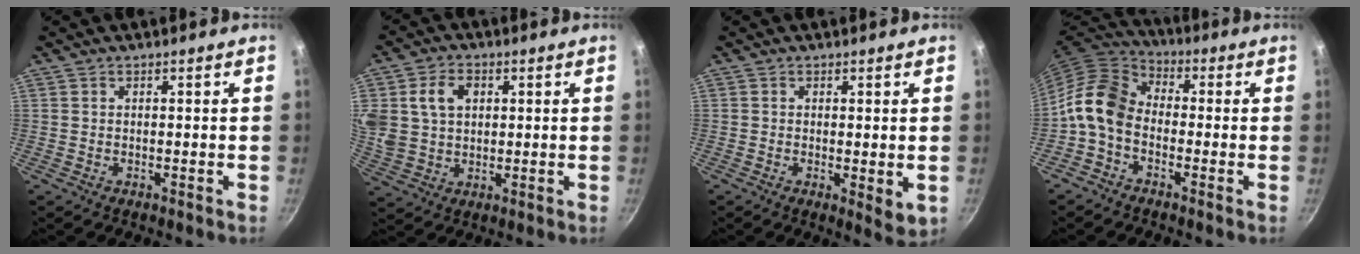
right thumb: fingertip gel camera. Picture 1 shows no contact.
{"total": 11.6, "force": [3.2, 8.9, 6.8], "torque": [-0.127, 0.004, 0.062]}
{"total": 4.0, "force": [0.0, 1.6, 3.6], "torque": [-0.053, -0.014, 0.002]}
{"total": 9.9, "force": [-2.5, 7.0, 6.6], "torque": [-0.112, 0.039, -0.072]}